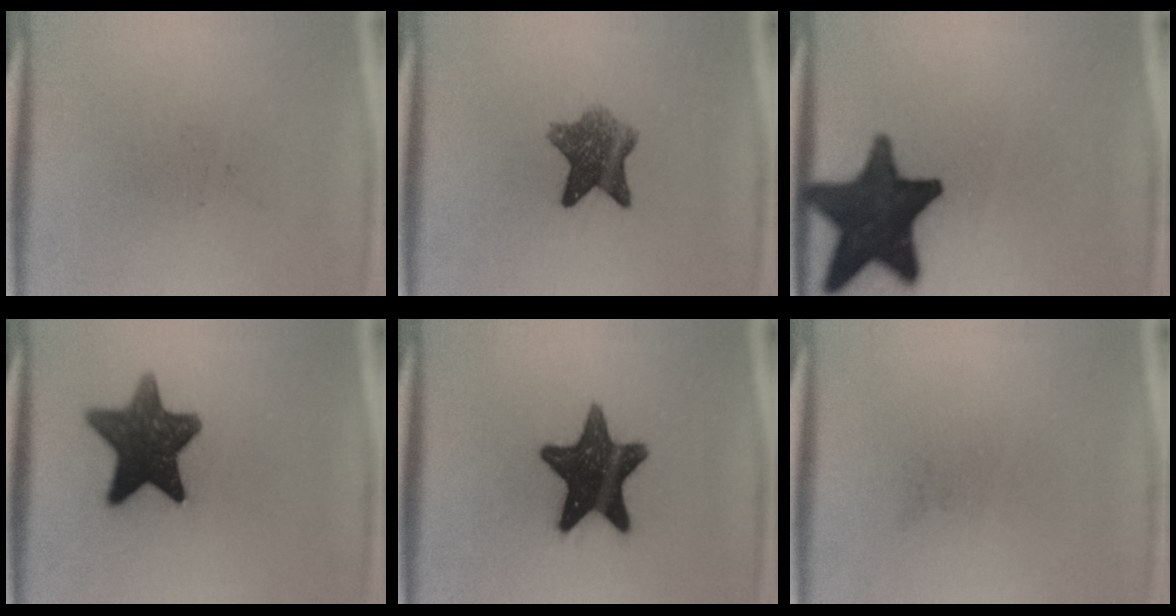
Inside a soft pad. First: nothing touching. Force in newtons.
{"total": 6.8}
{"total": 17.9}
{"total": 12.5}
{"total": 15.1}
{"total": 0.0}